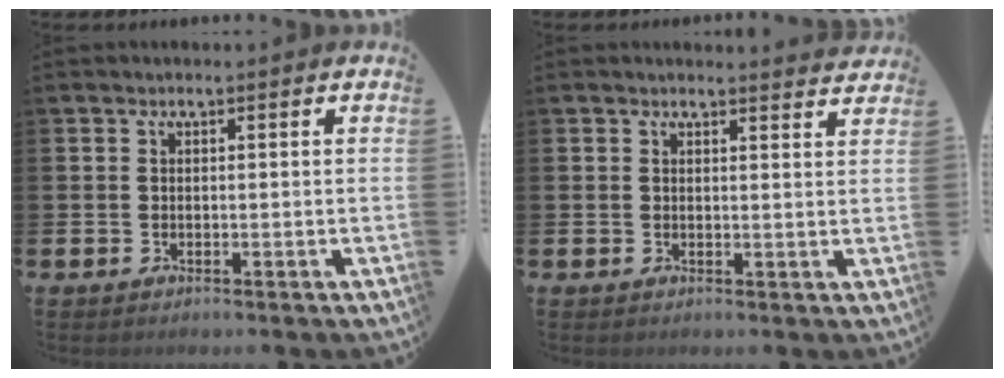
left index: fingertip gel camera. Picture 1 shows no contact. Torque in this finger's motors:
{"motor_torque": [0.55, -0.61, -0.10, -0.02]}